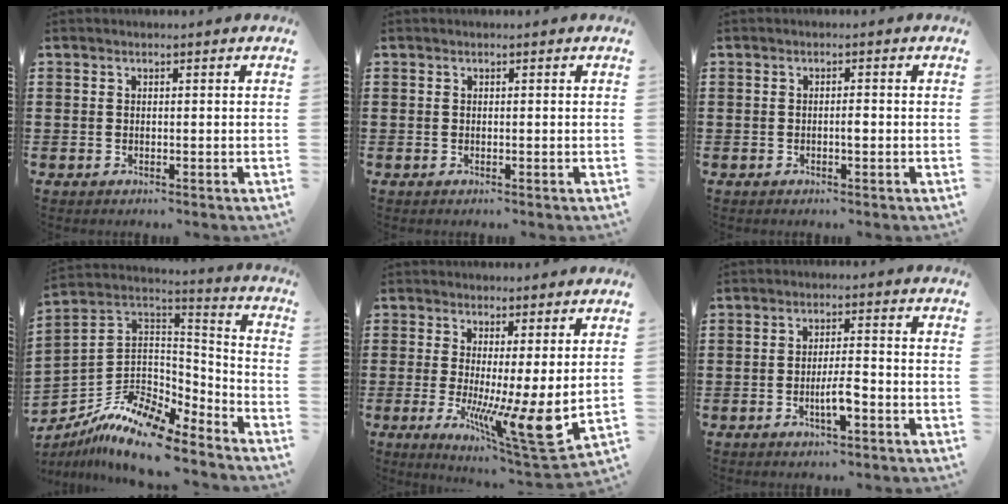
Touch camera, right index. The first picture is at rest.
{"total": 0.0}
{"total": 1.2, "force": [-0.4, 0.3, 1.1], "torque": [-0.022, 0.000, -0.007]}
{"total": 10.7, "force": [-8.4, 3.4, 5.7], "torque": [-0.122, 0.012, -0.164]}
{"total": 8.0, "force": [-0.9, 0.4, 8.0], "torque": [-0.110, -0.043, -0.014]}
{"total": 4.3, "force": [-1.7, 0.9, 3.8], "torque": [-0.071, 0.002, -0.033]}